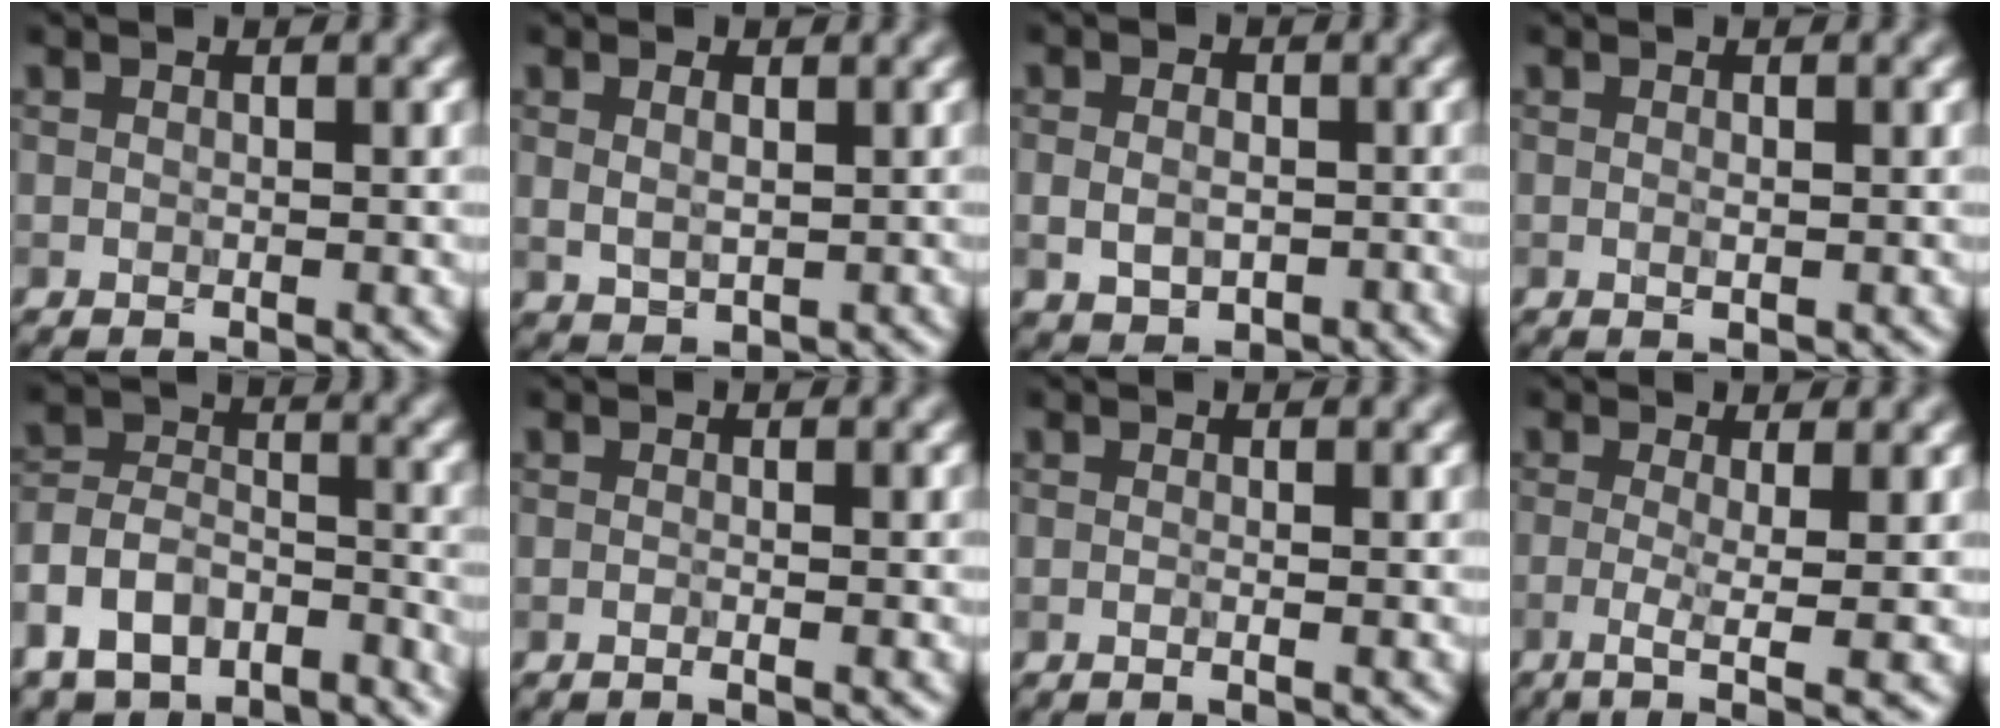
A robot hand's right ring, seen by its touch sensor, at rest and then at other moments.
{"total": 2.2, "force": [0.6, 1.5, 1.5], "torque": [-0.026, 0.001, 0.017]}
{"total": 4.4, "force": [-0.8, 3.5, 2.5], "torque": [-0.026, -0.003, -0.018]}
{"total": 0.8, "force": [-0.1, 0.3, 0.7], "torque": [-0.014, -0.001, 0.002]}
{"total": 9.2, "force": [-7.0, 5.1, 3.0], "torque": [-0.072, 0.008, -0.133]}
{"total": 1.2, "force": [-0.3, 0.6, 1.0], "torque": [0.005, -0.007, -0.021]}
{"total": 1.5, "force": [0.1, 0.9, 1.2], "torque": [0.006, -0.004, -0.019]}
{"total": 3.7, "force": [-1.0, 0.7, 3.4], "torque": [-0.063, -0.003, -0.027]}